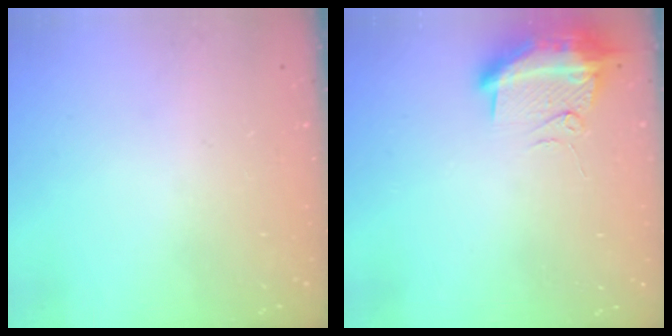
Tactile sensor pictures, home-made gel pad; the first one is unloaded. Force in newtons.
{"total": 16.8, "press": 12.1, "slide": 11.7}